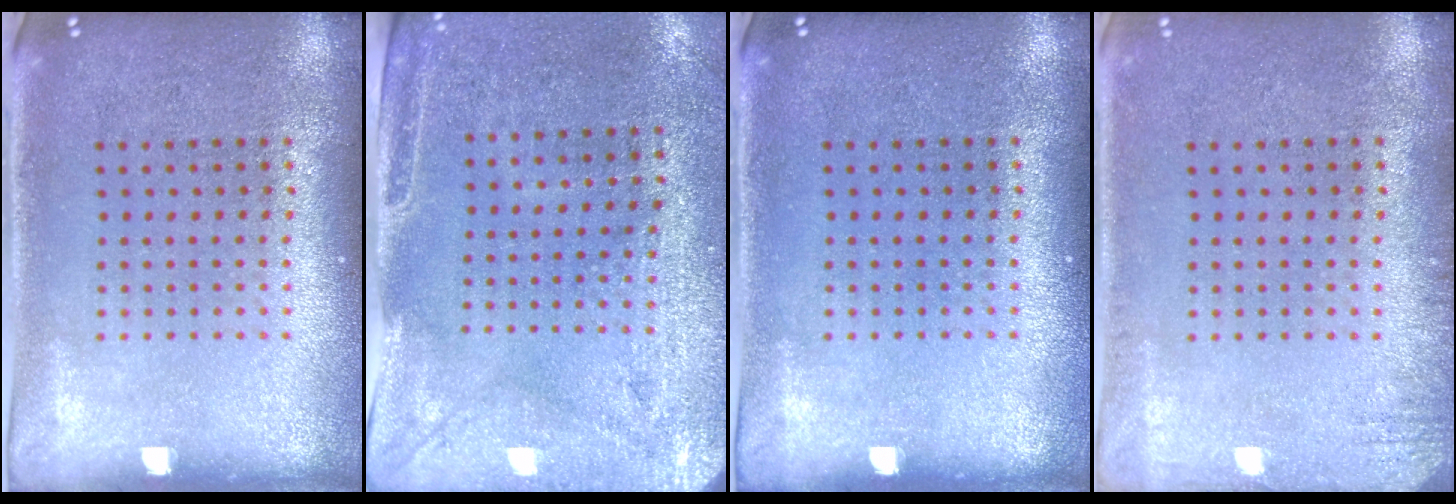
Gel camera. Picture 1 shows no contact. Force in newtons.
{"total": 2.9, "press": 2.4, "slide": 1.5}
{"total": 0.0}
{"total": 1.5, "press": 1.5, "slide": 0.2}